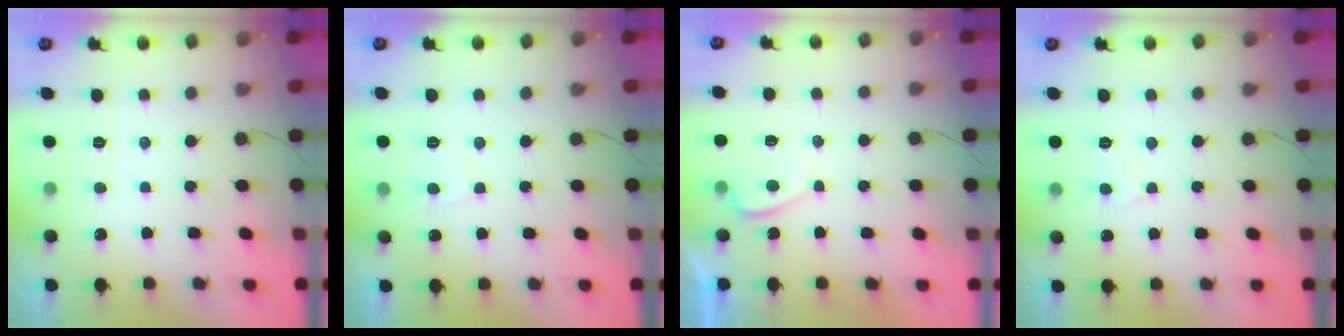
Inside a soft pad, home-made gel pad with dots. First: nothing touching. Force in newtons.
{"total": 3.5, "press": 3.5, "slide": 0.4}
{"total": 0.6, "press": 0.4, "slide": 0.5}
{"total": 2.6, "press": 2.6, "slide": 0.2}